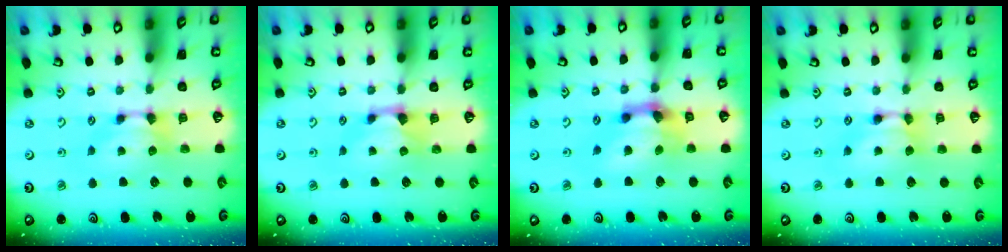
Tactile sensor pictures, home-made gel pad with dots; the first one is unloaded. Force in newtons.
{"total": 0.6, "press": 0.1, "slide": 0.6}
{"total": 4.8, "press": 4.3, "slide": 2.0}
{"total": 1.5, "press": 1.5, "slide": 0.2}